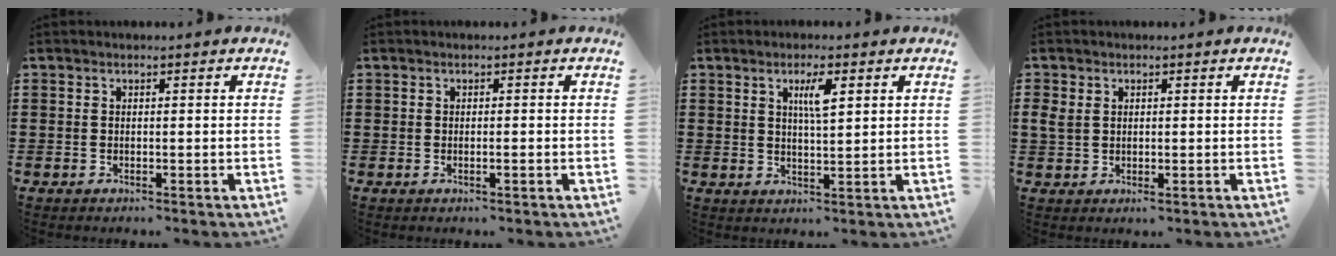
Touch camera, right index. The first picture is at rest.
{"total": 0.6, "force": [-0.2, 0.0, 0.5], "torque": [-0.009, -0.003, -0.002]}
{"total": 3.9, "force": [1.6, 0.9, 3.4], "torque": [-0.064, 0.004, 0.022]}
{"total": 2.2, "force": [0.6, 1.5, 1.6], "torque": [-0.042, 0.002, 0.009]}